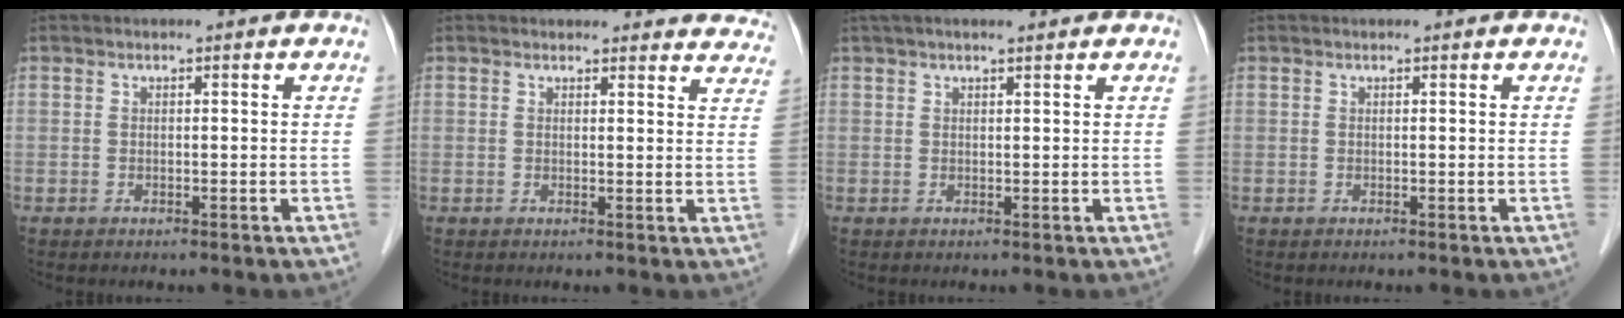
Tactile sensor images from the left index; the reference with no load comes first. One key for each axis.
{"total": 12.8, "fx": 12.2, "fy": 3.9, "fz": 1.3, "tx": 0.029, "ty": -0.016, "tz": 0.104}
{"total": 6.1, "fx": 5.0, "fy": 0.9, "fz": 3.3, "tx": -0.050, "ty": 0.031, "tz": 0.079}
{"total": 0.6, "fx": 0.5, "fy": 0.3, "fz": 0.0, "tx": -0.005, "ty": 0.007, "tz": 0.009}